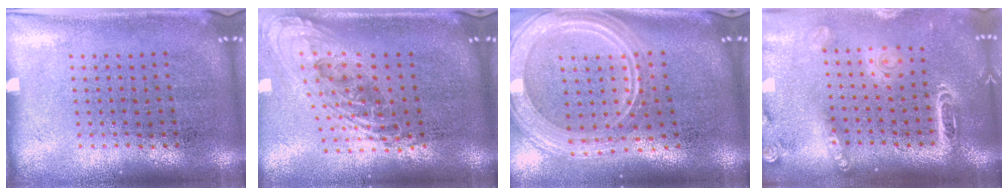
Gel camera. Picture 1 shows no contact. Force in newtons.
{"total": 2.2, "press": 1.6, "slide": 1.6}
{"total": 3.2, "press": 2.6, "slide": 1.8}
{"total": 2.3, "press": 1.9, "slide": 1.3}